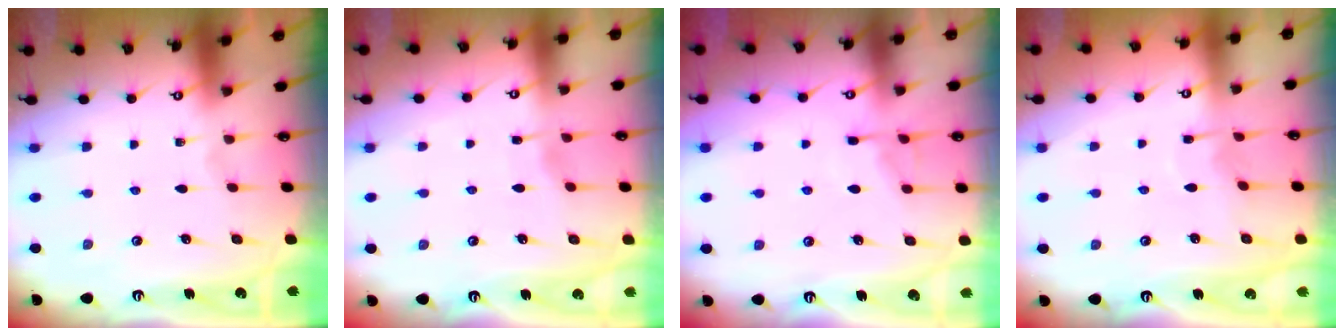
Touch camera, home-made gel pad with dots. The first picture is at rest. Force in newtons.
{"total": 2.8, "press": 2.8, "slide": 0.4}
{"total": 5.9, "press": 5.8, "slide": 0.7}
{"total": 4.5, "press": 4.4, "slide": 0.6}